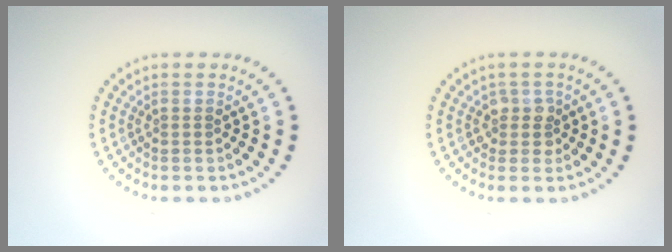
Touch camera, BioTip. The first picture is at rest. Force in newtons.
{"total": 1.6, "press": 1.4, "slide": 0.8}